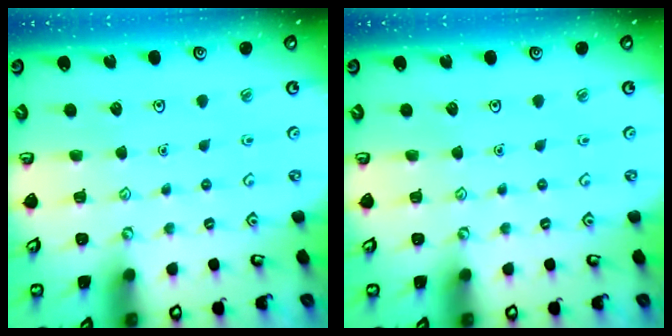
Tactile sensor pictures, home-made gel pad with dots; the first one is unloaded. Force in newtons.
{"total": 0.0}